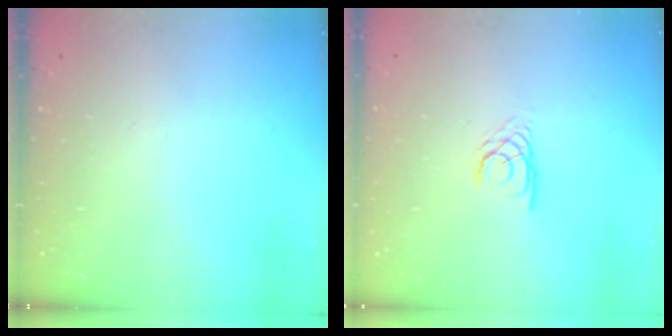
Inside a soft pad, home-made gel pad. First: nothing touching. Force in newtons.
{"total": 2.7, "press": 2.7, "slide": 0.1}